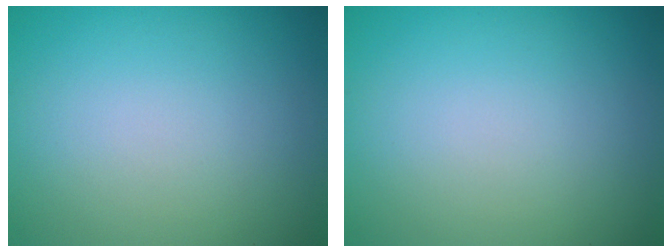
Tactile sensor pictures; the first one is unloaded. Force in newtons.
{"total": 0.0}